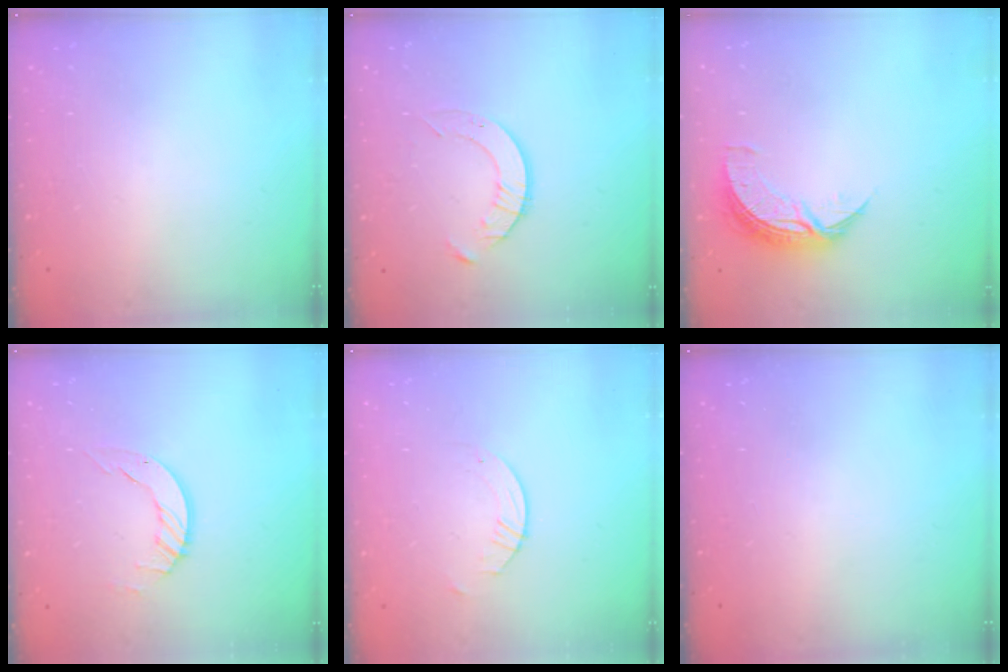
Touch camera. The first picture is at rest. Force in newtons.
{"total": 4.7, "press": 4.6, "slide": 0.6}
{"total": 8.3, "press": 8.3, "slide": 0.5}
{"total": 5.9, "press": 5.9, "slide": 0.4}
{"total": 0.8, "press": 0.8, "slide": 0.2}
{"total": 0.0}